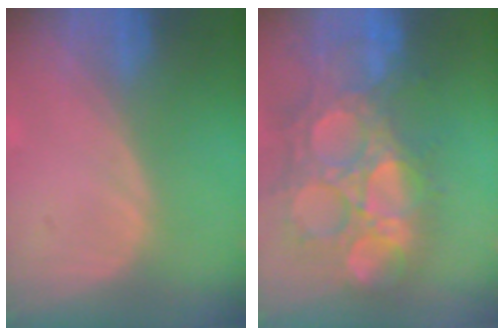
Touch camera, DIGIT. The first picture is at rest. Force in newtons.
{"total": 15.0, "press": 12.4, "slide": 8.4}